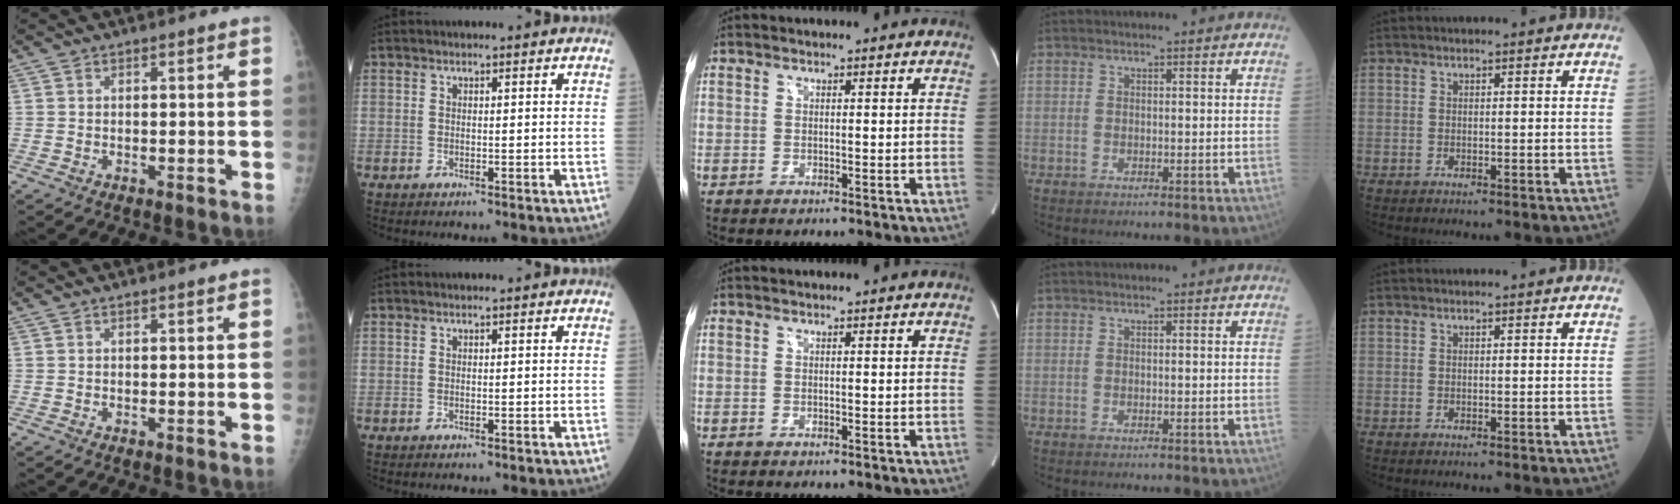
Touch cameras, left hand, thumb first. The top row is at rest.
{}